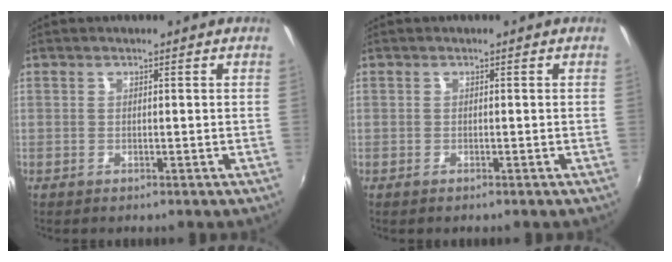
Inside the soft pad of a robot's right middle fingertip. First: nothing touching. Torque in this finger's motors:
{"motor_torque": [-0.19, 0.02, -0.04, 0.00]}